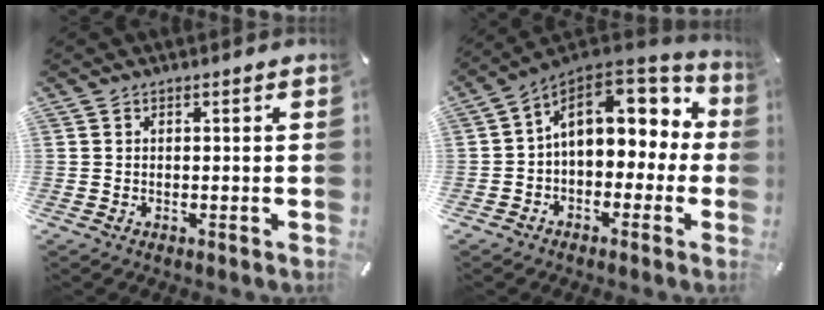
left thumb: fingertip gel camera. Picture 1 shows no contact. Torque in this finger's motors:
{"motor_torque": [1.33, 1.44, 1.34, 0.87, 0.21]}